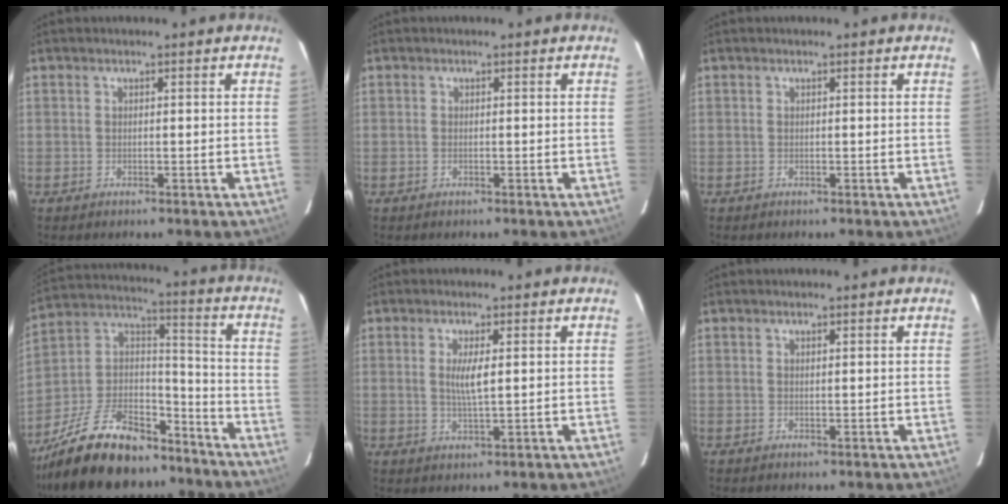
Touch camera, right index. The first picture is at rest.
{"total": 0.0}
{"total": 0.0}
{"total": 25.6, "force": [-18.2, 11.7, 13.7], "torque": [-0.284, 0.024, -0.289]}
{"total": 3.9, "force": [0.8, 0.6, 3.8], "torque": [-0.071, -0.006, 0.015]}
{"total": 0.6, "force": [0.4, 0.0, 0.4], "torque": [-0.006, 0.002, 0.009]}